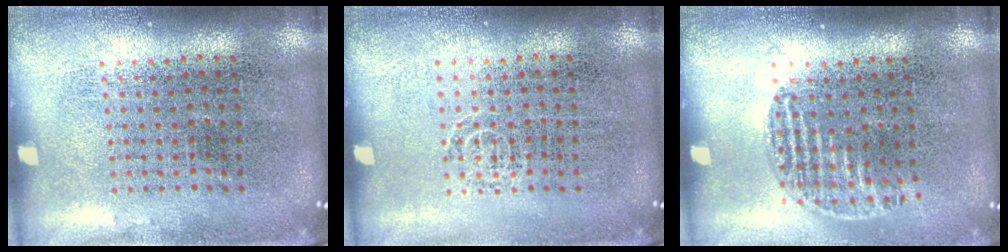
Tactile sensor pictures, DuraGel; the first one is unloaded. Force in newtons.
{"total": 0.7, "press": 0.7, "slide": 0.2}
{"total": 0.9, "press": 0.8, "slide": 0.5}